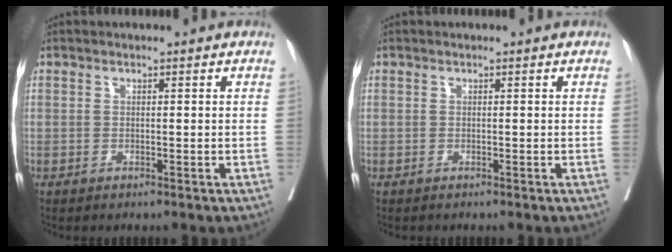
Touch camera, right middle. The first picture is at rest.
{"total": 0.0}